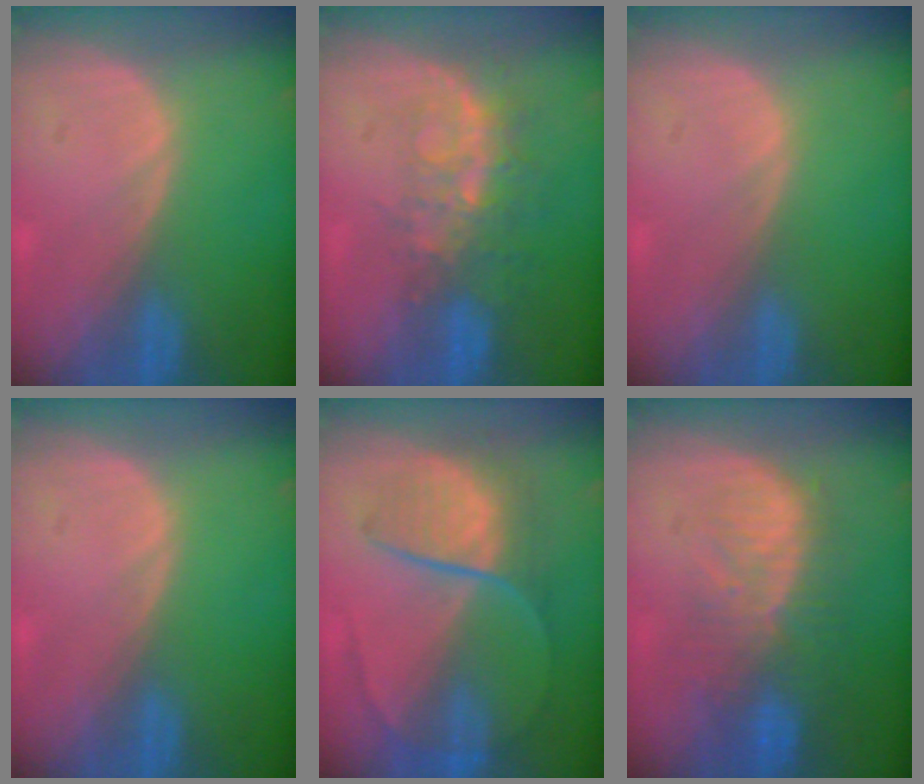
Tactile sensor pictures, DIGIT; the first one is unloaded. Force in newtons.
{"total": 8.3, "press": 6.9, "slide": 4.7}
{"total": 0.0}
{"total": 0.0}
{"total": 8.1, "press": 7.3, "slide": 3.5}
{"total": 10.3, "press": 8.8, "slide": 5.4}